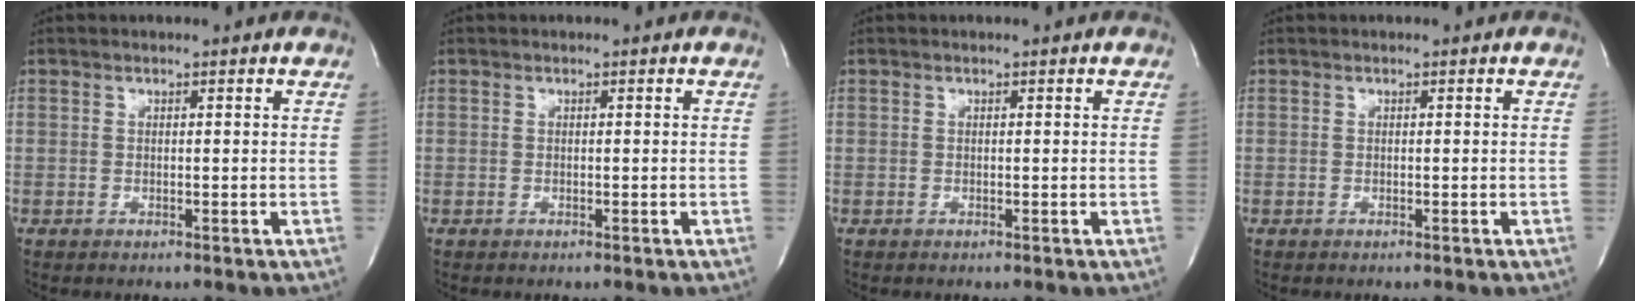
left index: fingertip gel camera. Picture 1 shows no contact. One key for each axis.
{"total": 0.0}
{"total": 0.0}
{"total": 0.0}